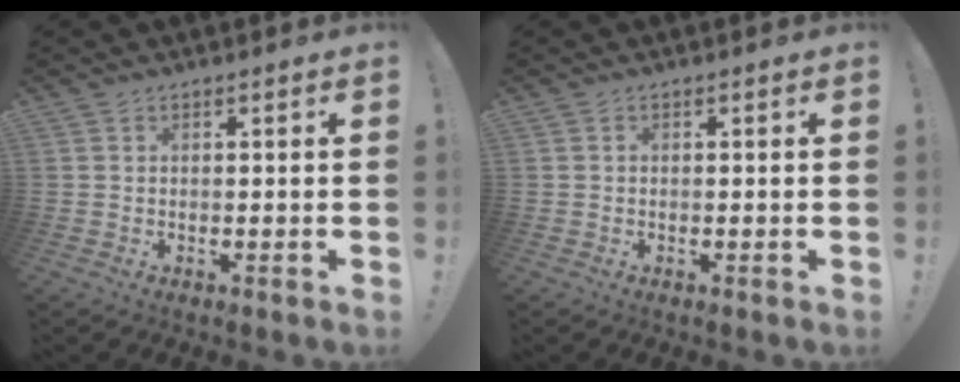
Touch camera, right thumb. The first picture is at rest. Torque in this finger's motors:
{"motor_torque": [-0.01, 0.20, 0.16, -0.25, 0.00]}